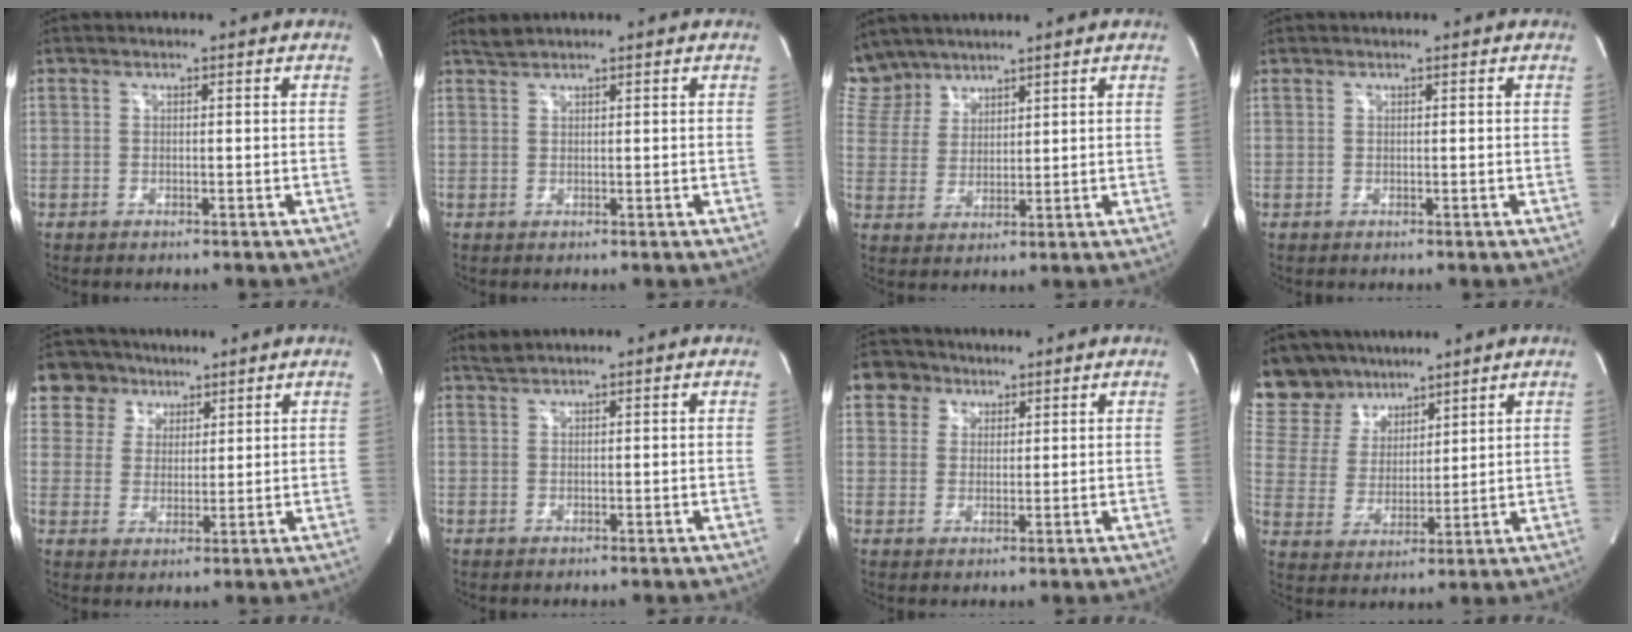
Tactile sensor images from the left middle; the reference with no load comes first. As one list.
[{"total": 1.4, "force": [1.4, -0.2, 0.1], "torque": [-0.005, 0.007, 0.033]}, {"total": 6.9, "force": [6.3, 2.8, 0.3], "torque": [-0.012, 0.009, 0.139]}, {"total": 0.0}, {"total": 8.6, "force": [5.4, 6.6, 0.7], "torque": [-0.015, 0.021, 0.103]}, {"total": 1.3, "force": [1.3, -0.3, 0.0], "torque": [-0.004, 0.007, 0.030]}, {"total": 4.7, "force": [2.7, 3.9, 0.6], "torque": [-0.017, 0.014, 0.050]}, {"total": 12.8, "force": [10.7, 6.9, 1.7], "torque": [-0.044, 0.025, 0.213]}]